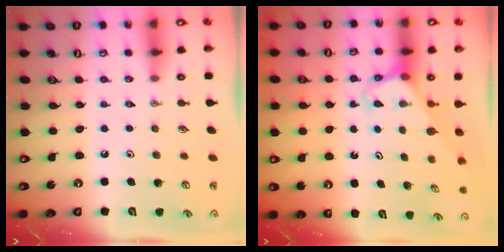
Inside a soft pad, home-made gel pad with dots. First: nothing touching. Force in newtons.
{"total": 3.0, "press": 3.0, "slide": 0.2}